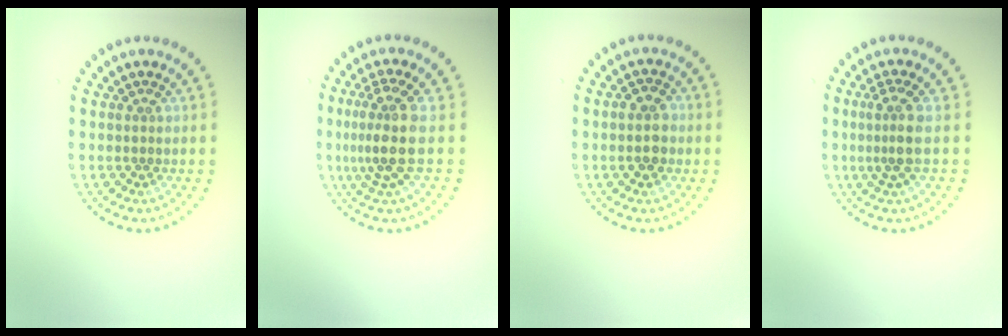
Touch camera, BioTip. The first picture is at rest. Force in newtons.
{"total": 3.9, "press": 2.9, "slide": 2.6}
{"total": 2.3, "press": 2.3, "slide": 0.0}
{"total": 2.6, "press": 1.9, "slide": 1.7}